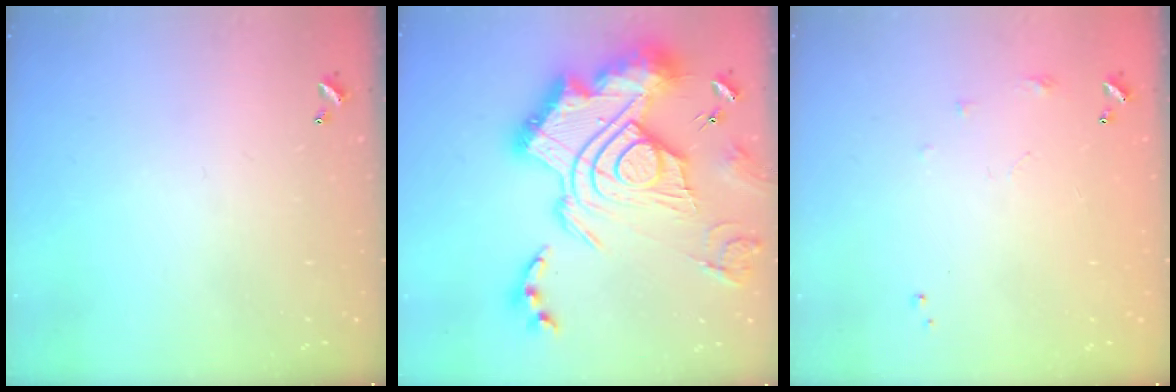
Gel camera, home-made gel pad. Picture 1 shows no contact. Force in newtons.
{"total": 3.9, "press": 3.0, "slide": 2.5}
{"total": 5.9, "press": 5.9, "slide": 0.8}